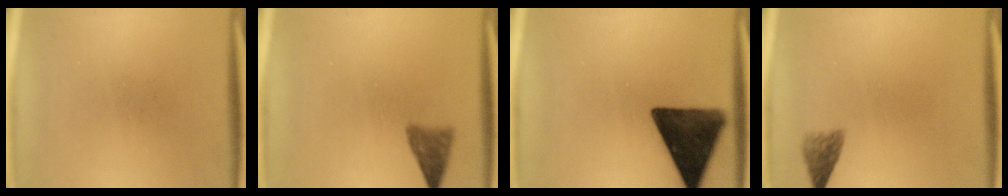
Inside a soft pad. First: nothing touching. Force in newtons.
{"total": 2.9}
{"total": 14.5}
{"total": 2.3}